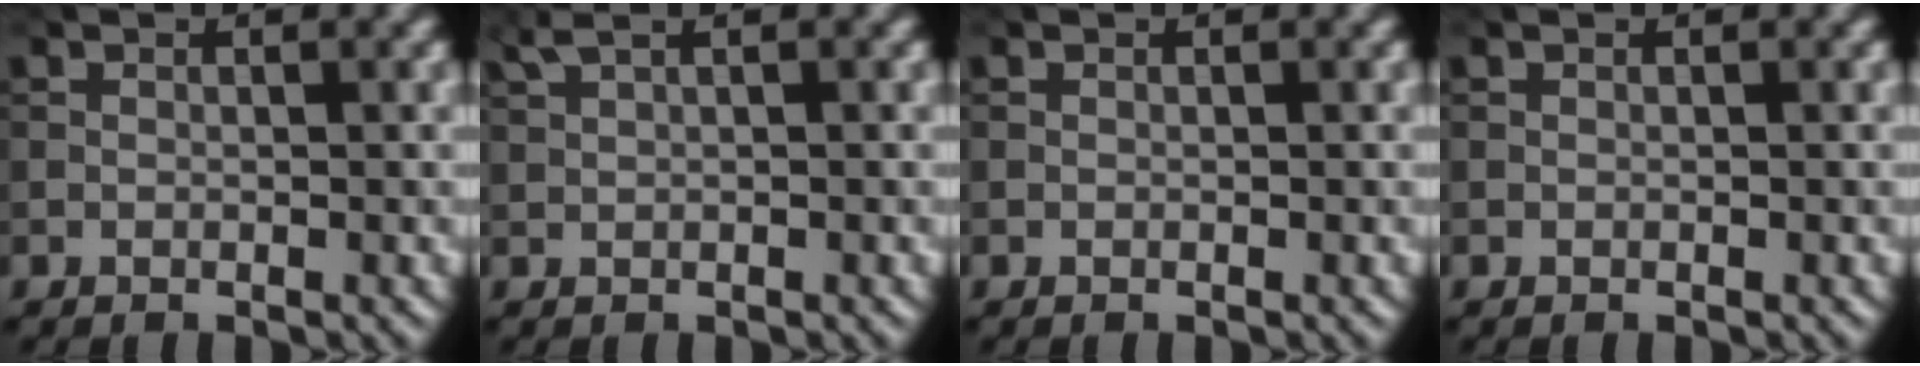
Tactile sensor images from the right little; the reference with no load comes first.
{"total": 2.0, "force": [1.3, 0.6, 1.4], "torque": [-0.031, 0.008, 0.024]}
{"total": 0.0}
{"total": 0.0}